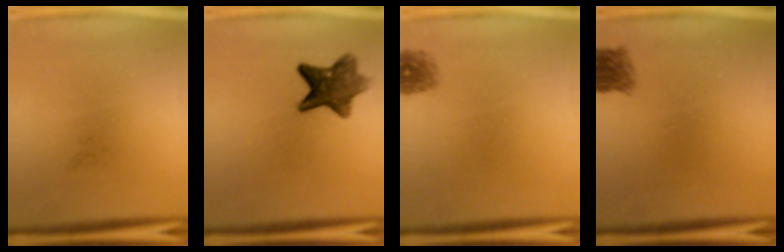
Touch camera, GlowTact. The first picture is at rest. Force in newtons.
{"total": 8.3}
{"total": 1.6}
{"total": 2.6}